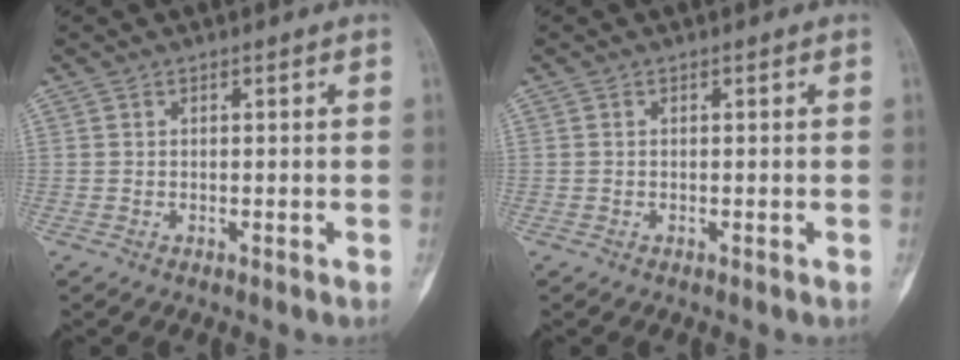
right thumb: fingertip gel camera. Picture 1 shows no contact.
{"total": 0.0}